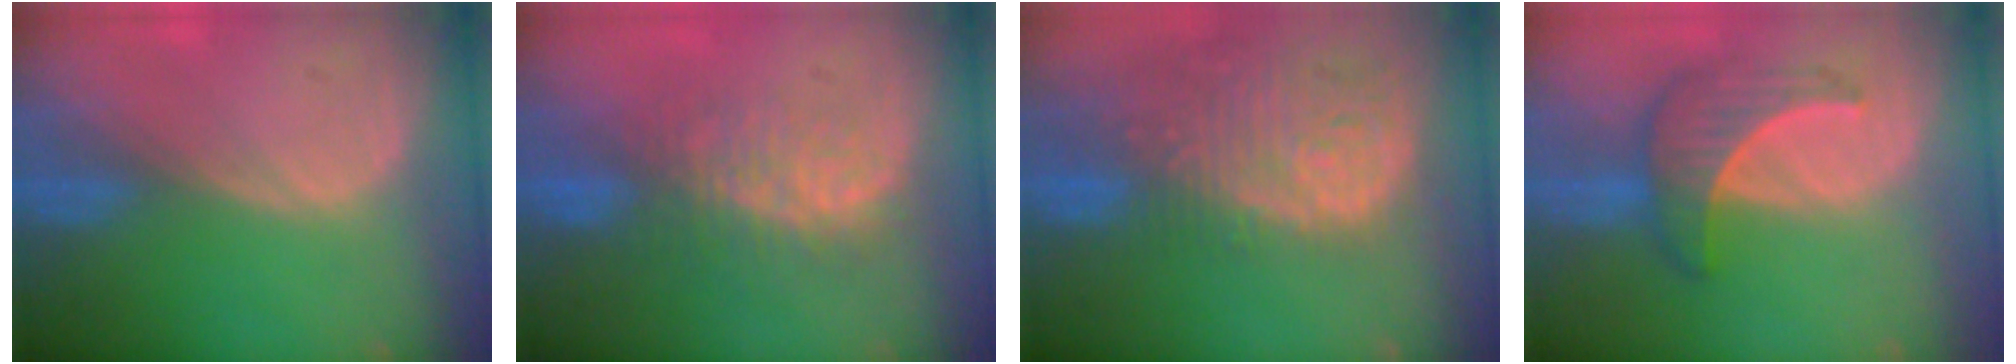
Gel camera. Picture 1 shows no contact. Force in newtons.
{"total": 7.8, "press": 7.4, "slide": 2.4}
{"total": 14.4, "press": 11.8, "slide": 8.2}
{"total": 6.6, "press": 6.4, "slide": 1.7}